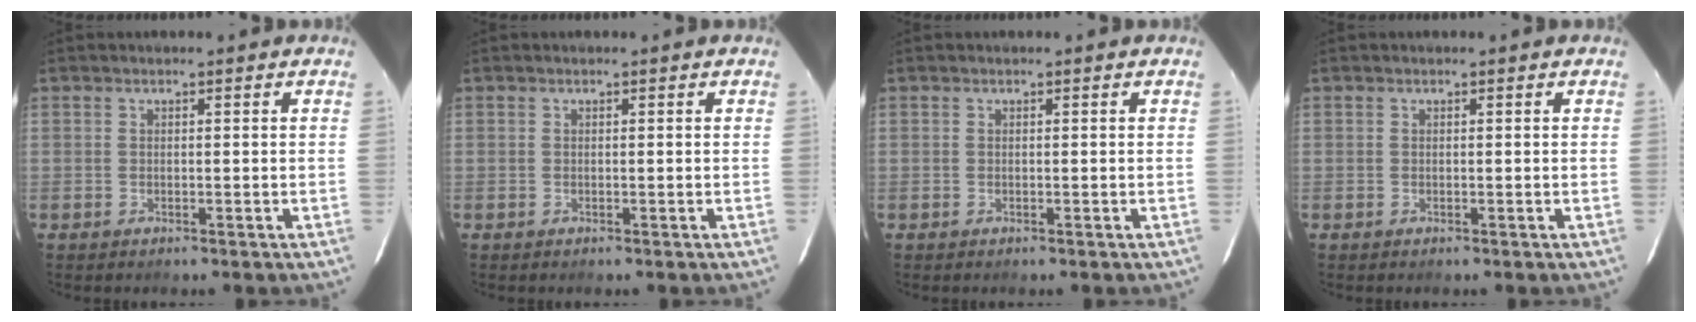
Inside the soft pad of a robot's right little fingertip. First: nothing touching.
{"total": 0.0}
{"total": 0.0}
{"total": 0.0}